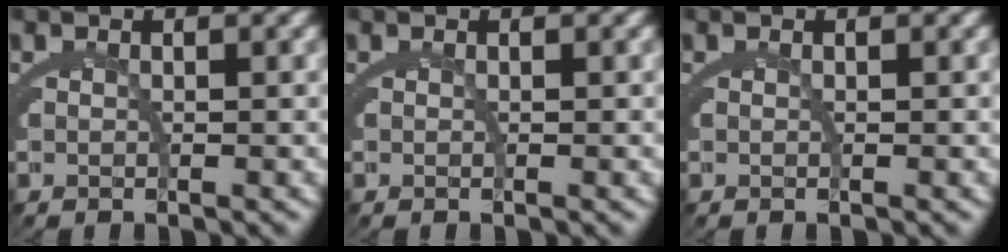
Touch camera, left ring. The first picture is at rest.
{"total": 0.0}
{"total": 0.0}